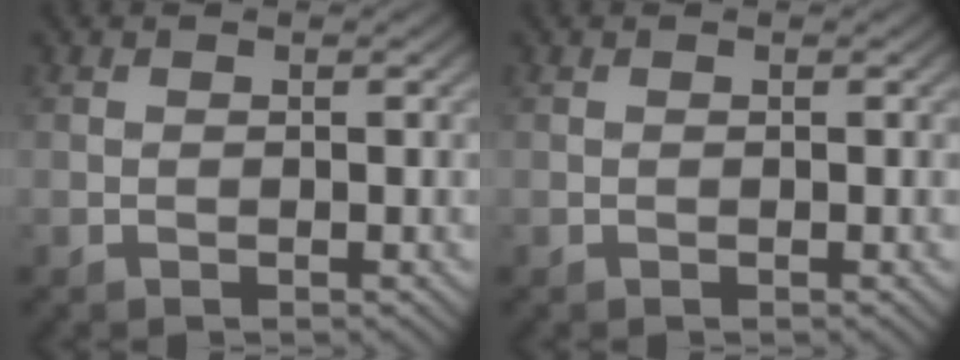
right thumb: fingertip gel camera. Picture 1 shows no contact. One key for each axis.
{"total": 0.0}